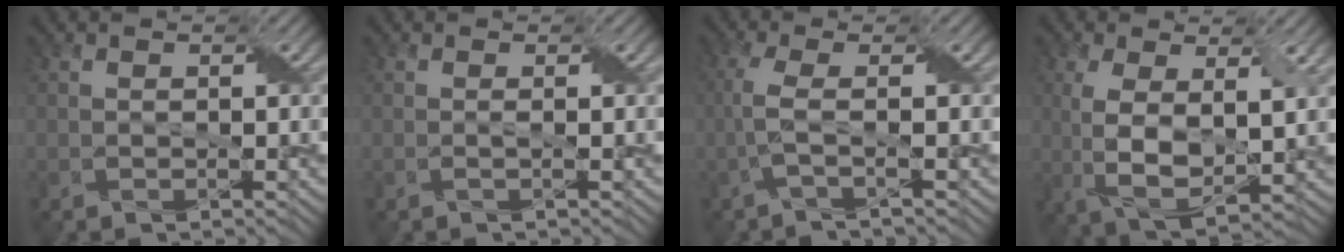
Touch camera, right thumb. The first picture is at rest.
{"total": 0.6, "force": [0.1, 0.1, 0.5], "torque": [-0.008, 0.000, -0.004]}
{"total": 3.1, "force": [-0.8, 0.4, 2.9], "torque": [-0.063, 0.005, -0.032]}
{"total": 8.4, "force": [0.9, 3.7, 7.5], "torque": [-0.165, -0.005, 0.018]}